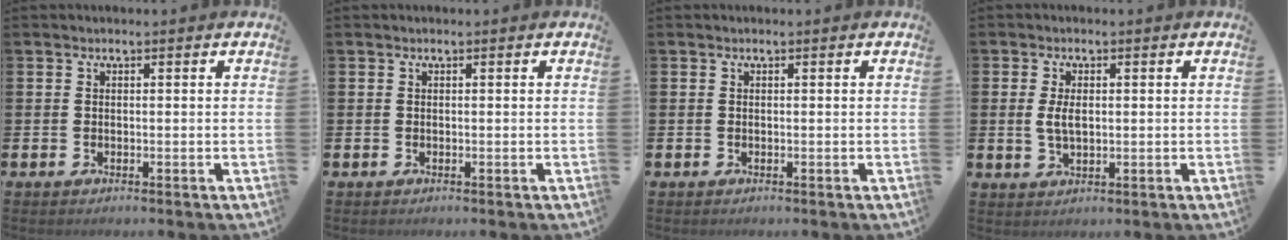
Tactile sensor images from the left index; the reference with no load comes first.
{"total": 0.0}
{"total": 0.0}
{"total": 3.1, "force": [0.5, 1.7, 2.6], "torque": [-0.040, 0.002, 0.003]}